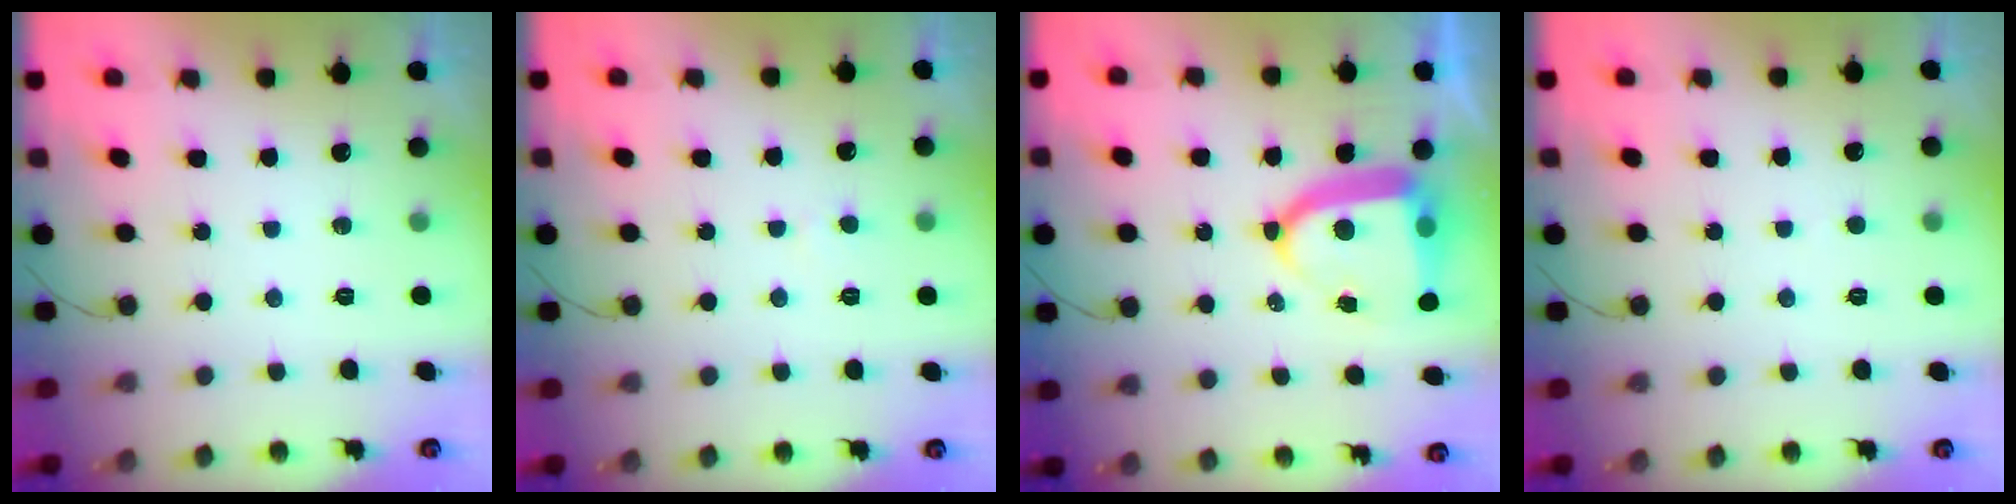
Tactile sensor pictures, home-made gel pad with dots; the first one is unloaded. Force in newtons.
{"total": 1.8, "press": 1.7, "slide": 0.1}
{"total": 12.1, "press": 12.0, "slide": 1.5}
{"total": 2.5, "press": 2.5, "slide": 0.2}